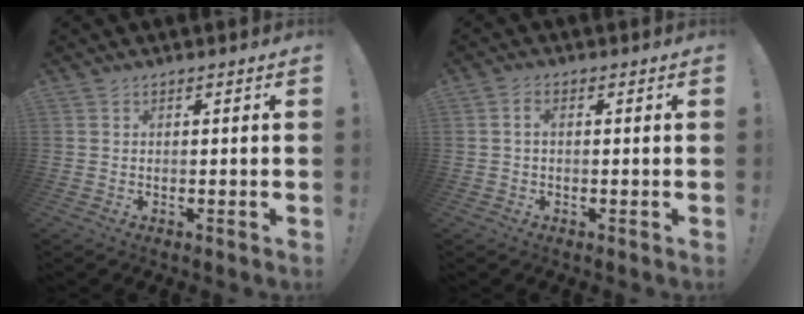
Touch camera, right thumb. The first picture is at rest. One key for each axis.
{"total": 1.8, "fx": -0.1, "fy": 1.1, "fz": 1.5, "tx": -0.029, "ty": 0.007, "tz": -0.002}